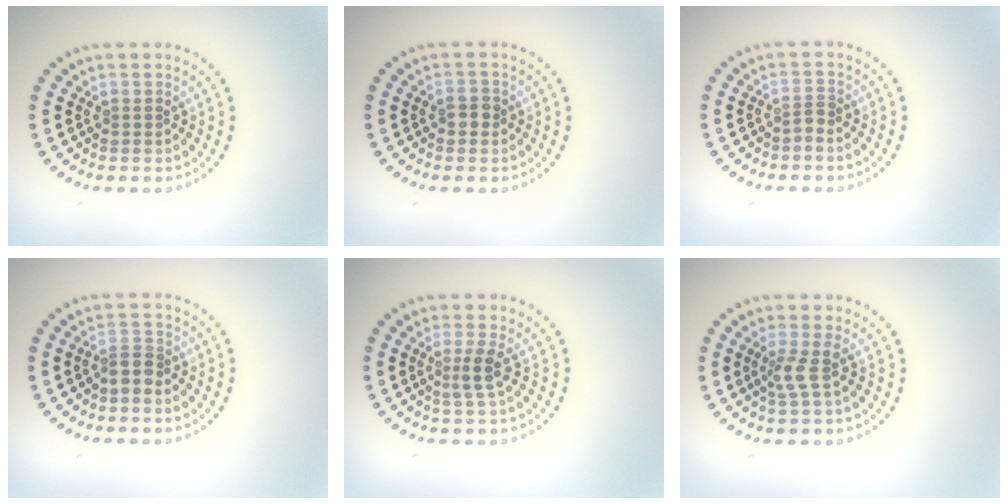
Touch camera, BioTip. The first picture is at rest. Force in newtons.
{"total": 1.3, "press": 1.3, "slide": 0.3}
{"total": 0.8, "press": 0.4, "slide": 0.6}
{"total": 2.1, "press": 1.6, "slide": 1.3}
{"total": 1.9, "press": 1.4, "slide": 1.2}
{"total": 1.9, "press": 1.4, "slide": 1.2}